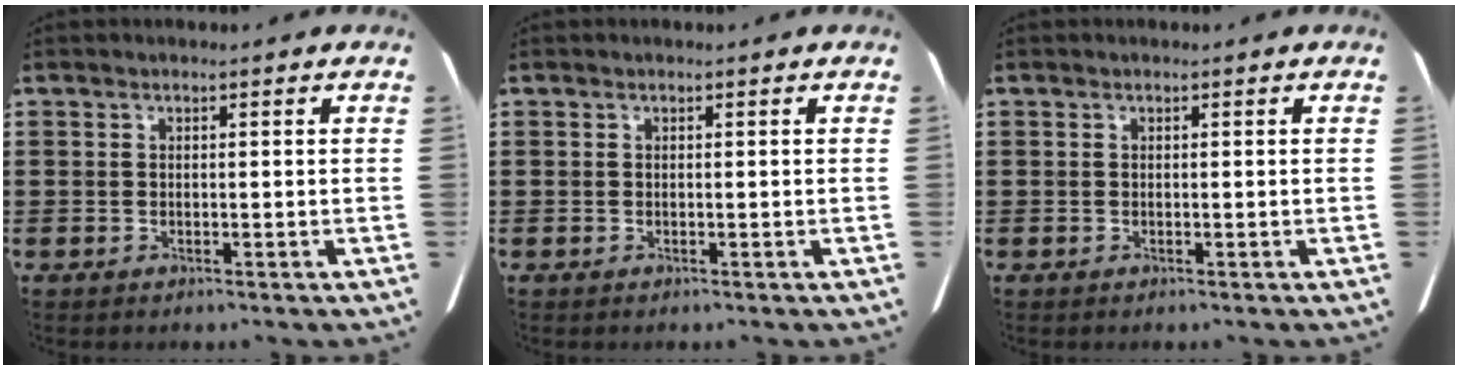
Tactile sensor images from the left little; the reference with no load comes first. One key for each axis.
{"total": 0.0}
{"total": 0.0}